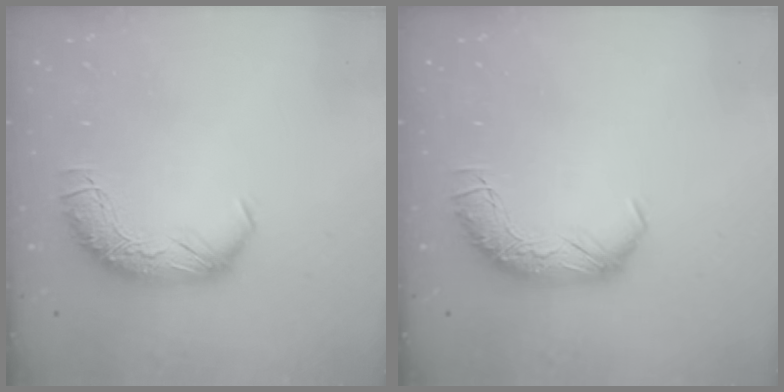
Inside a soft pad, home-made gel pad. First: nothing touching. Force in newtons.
{"total": 0.0}